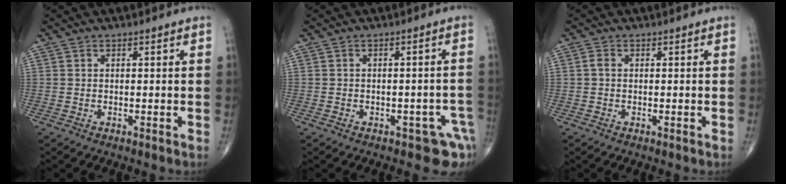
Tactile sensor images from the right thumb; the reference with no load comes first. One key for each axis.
{"total": 5.2, "fx": -3.1, "fy": 2.9, "fz": 3.0, "tx": -0.010, "ty": 0.024, "tz": -0.036}
{"total": 1.0, "fx": 0.0, "fy": 0.7, "fz": 0.7, "tx": -0.012, "ty": 0.001, "tz": -0.003}